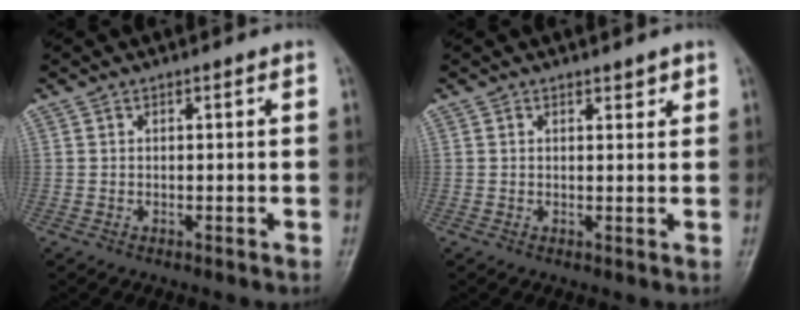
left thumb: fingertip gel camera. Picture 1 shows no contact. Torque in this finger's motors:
{"motor_torque": [0.29, -0.24, -0.10, -0.02, 0.04]}